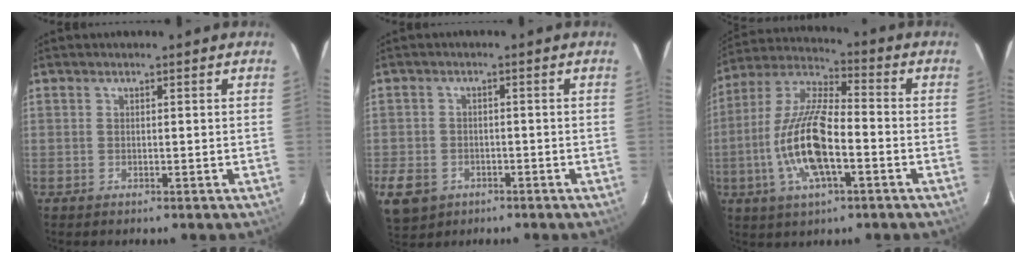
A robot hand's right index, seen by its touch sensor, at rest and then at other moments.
{"total": 9.5, "force": [-4.1, 7.4, 4.3], "torque": [-0.120, -0.004, -0.060]}
{"total": 15.8, "force": [-4.5, 5.1, 14.2], "torque": [-0.292, -0.004, -0.091]}